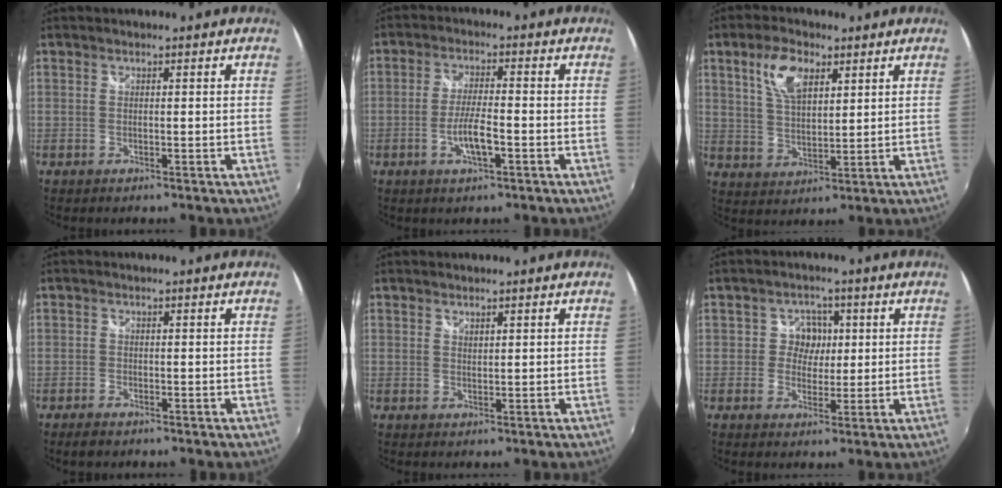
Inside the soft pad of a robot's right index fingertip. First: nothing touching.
{"total": 5.8, "force": [-2.2, 1.0, 5.2], "torque": [-0.102, -0.001, -0.040]}
{"total": 8.5, "force": [4.1, 4.1, 6.1], "torque": [-0.118, 0.013, 0.079]}
{"total": 2.0, "force": [-1.6, 0.7, 1.0], "torque": [-0.024, -0.005, -0.030]}
{"total": 0.8, "force": [0.7, 0.2, 0.2], "torque": [-0.003, 0.000, 0.013]}
{"total": 4.2, "force": [0.4, 4.0, 1.0], "torque": [-0.010, 0.007, 0.000]}